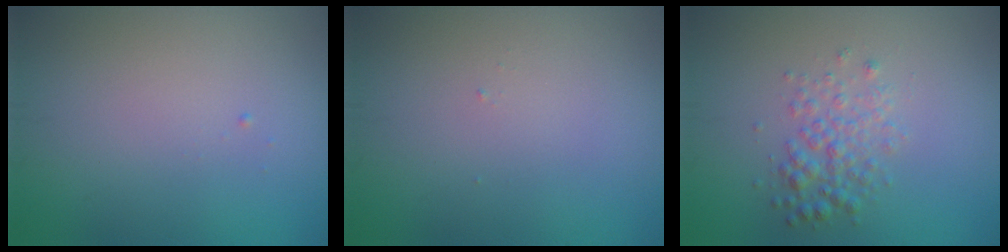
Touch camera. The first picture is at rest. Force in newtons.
{"total": 0.0}
{"total": 2.5, "press": 2.5, "slide": 0.0}